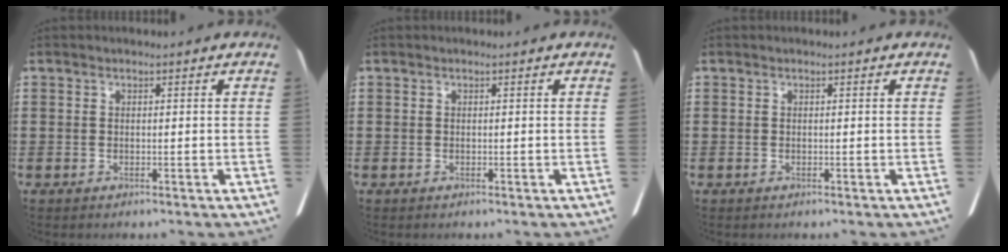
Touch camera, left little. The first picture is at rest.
{"total": 0.0}
{"total": 0.0}